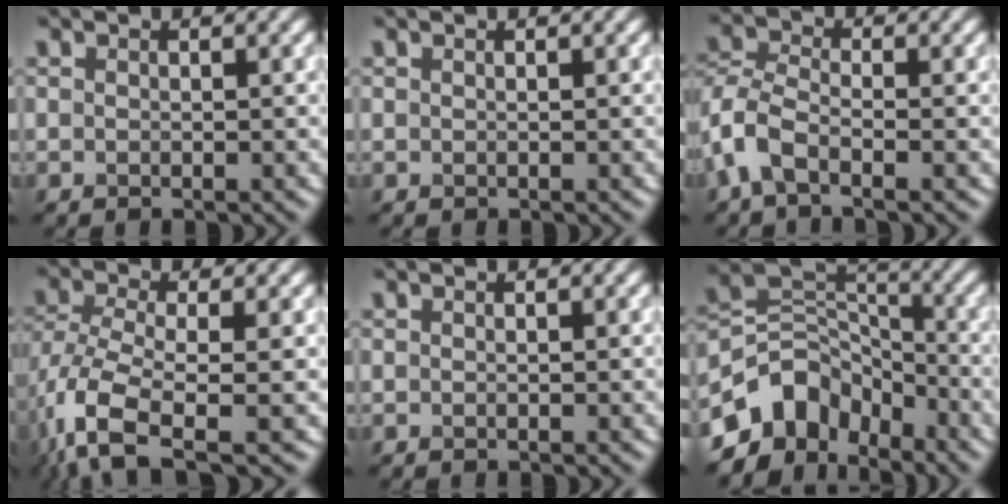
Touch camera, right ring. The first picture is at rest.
{"total": 0.0}
{"total": 4.2, "force": [-2.2, 2.1, 3.0], "torque": [-0.072, 0.001, -0.060]}
{"total": 6.9, "force": [-3.5, 2.6, 5.3], "torque": [-0.115, -0.005, -0.077]}
{"total": 0.0}
{"total": 7.9, "force": [-5.0, 5.3, 3.1], "torque": [-0.038, 0.004, -0.106]}